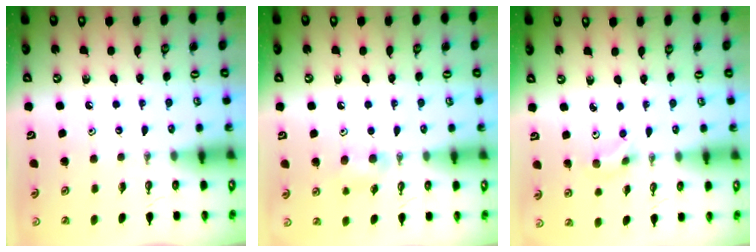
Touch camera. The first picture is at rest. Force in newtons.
{"total": 7.8, "press": 7.4, "slide": 2.3}
{"total": 3.4, "press": 3.3, "slide": 0.9}